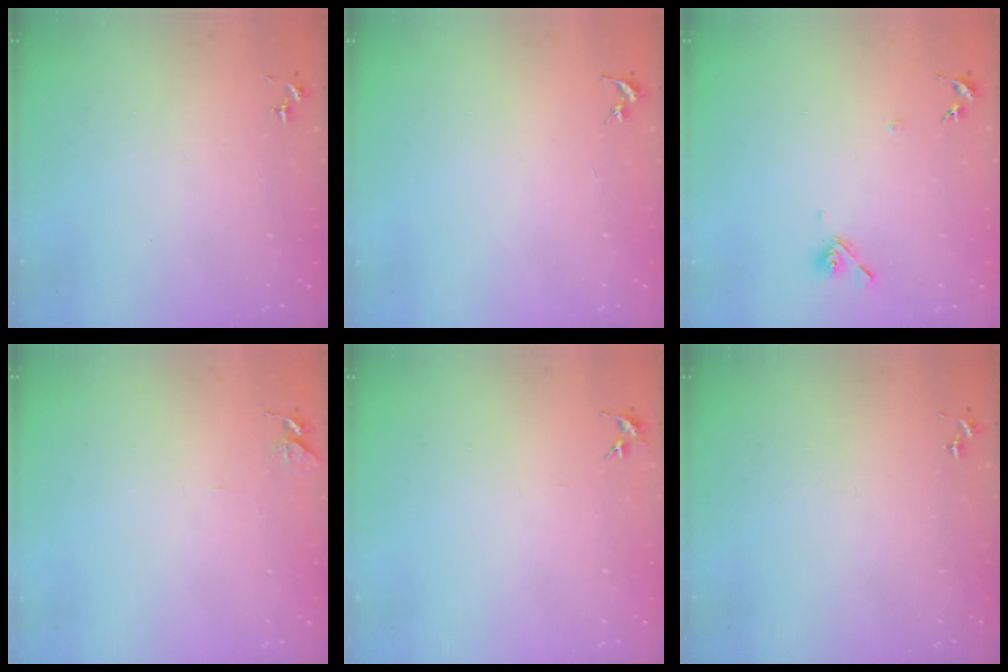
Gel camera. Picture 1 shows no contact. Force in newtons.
{"total": 0.0}
{"total": 7.5, "press": 7.3, "slide": 1.6}
{"total": 5.2, "press": 5.1, "slide": 0.4}
{"total": 3.6, "press": 3.5, "slide": 0.4}
{"total": 0.0}